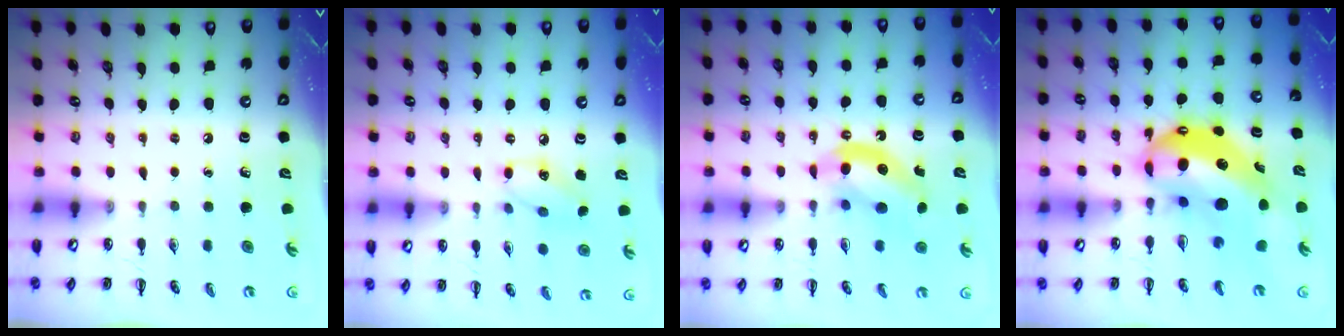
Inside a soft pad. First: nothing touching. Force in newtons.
{"total": 7.9, "press": 7.9, "slide": 0.4}
{"total": 11.4, "press": 11.0, "slide": 2.9}
{"total": 14.5, "press": 14.1, "slide": 3.4}